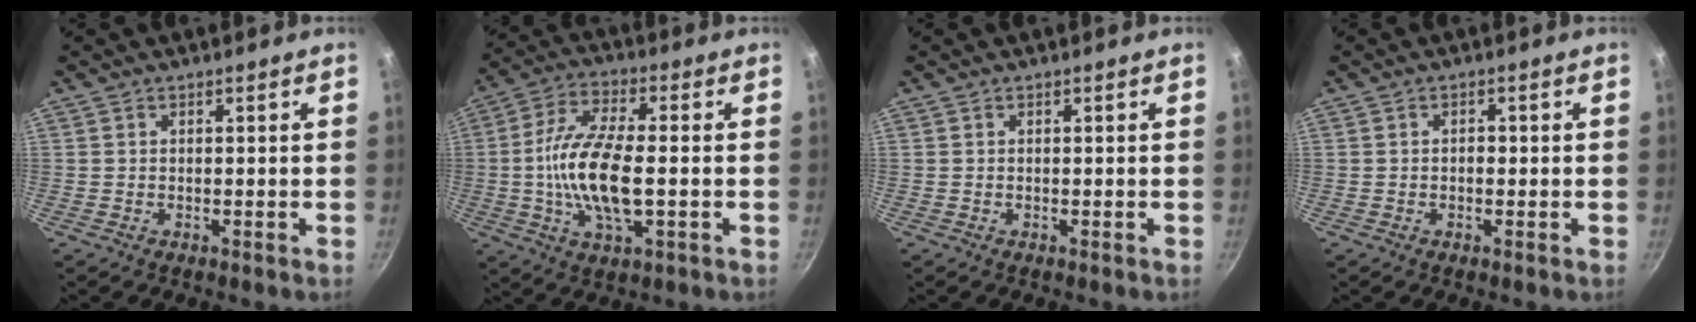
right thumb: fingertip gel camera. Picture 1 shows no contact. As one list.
[{"total": 14.1, "force": [-1.4, 5.4, 13.0], "torque": [-0.255, 0.015, -0.037]}, {"total": 0.0}, {"total": 1.1, "force": [-0.2, 0.7, 0.8], "torque": [-0.010, 0.004, -0.005]}]